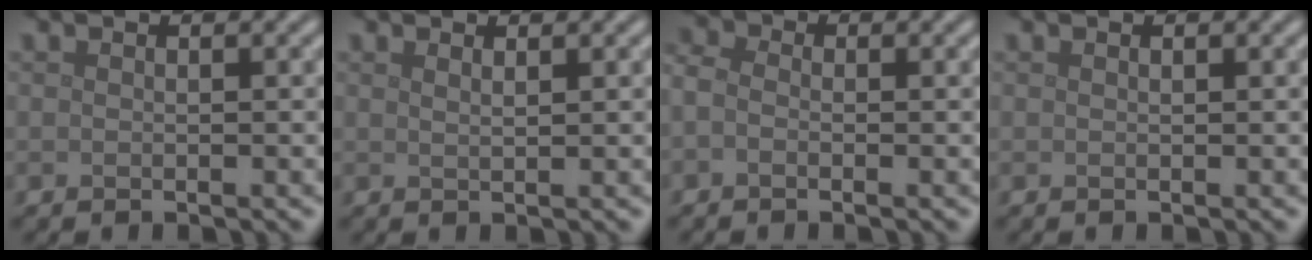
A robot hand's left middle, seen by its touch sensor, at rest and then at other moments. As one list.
[{"total": 0.8, "force": [0.6, 0.2, 0.5], "torque": [0.001, 0.000, 0.006]}, {"total": 2.0, "force": [-0.4, 1.5, 1.2], "torque": [-0.032, 0.004, -0.023]}, {"total": 0.0}]